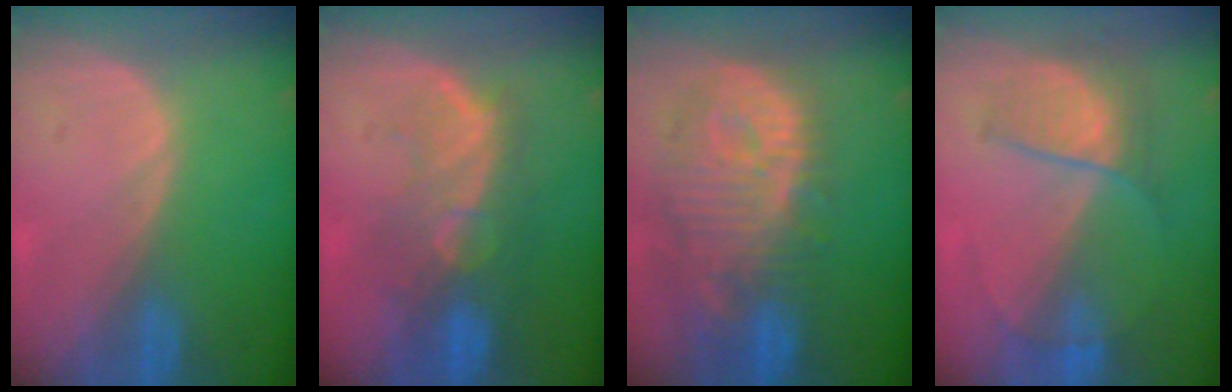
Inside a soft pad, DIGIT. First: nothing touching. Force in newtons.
{"total": 10.1, "press": 8.6, "slide": 5.3}
{"total": 13.0, "press": 11.3, "slide": 6.3}
{"total": 5.9, "press": 5.8, "slide": 1.0}